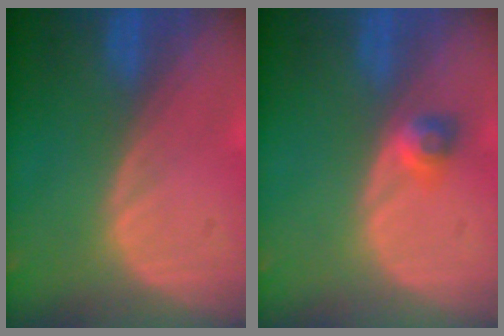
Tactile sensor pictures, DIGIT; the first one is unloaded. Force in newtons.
{"total": 2.5, "press": 2.2, "slide": 1.3}